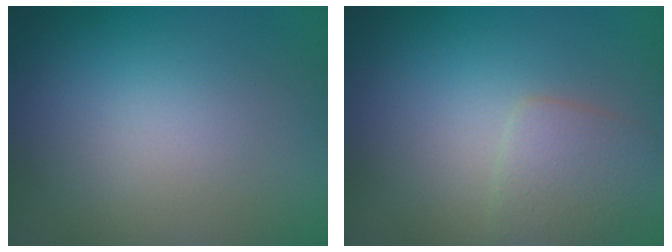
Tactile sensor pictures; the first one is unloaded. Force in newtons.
{"total": 2.5, "press": 2.5, "slide": 0.1}